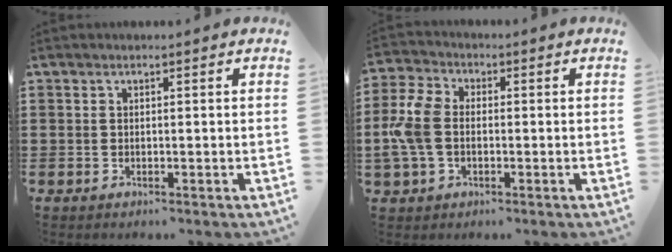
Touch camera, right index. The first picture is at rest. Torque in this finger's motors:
{"motor_torque": [2.14, 0.00, 0.80, 0.13]}